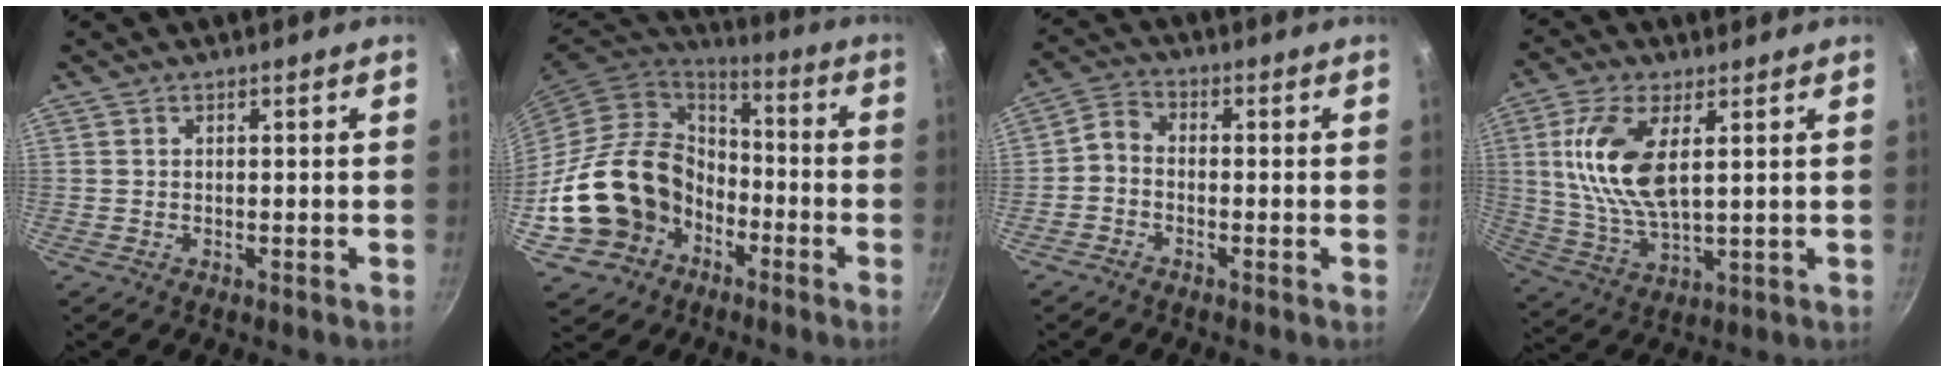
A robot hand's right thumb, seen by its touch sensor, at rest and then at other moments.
{"total": 19.7, "force": [-6.3, 16.2, 9.2], "torque": [-0.126, 0.054, -0.089]}
{"total": 3.6, "force": [-1.6, 2.5, 2.1], "torque": [-0.046, 0.029, -0.044]}
{"total": 13.3, "force": [3.3, 6.0, 11.4], "torque": [-0.228, -0.011, 0.070]}